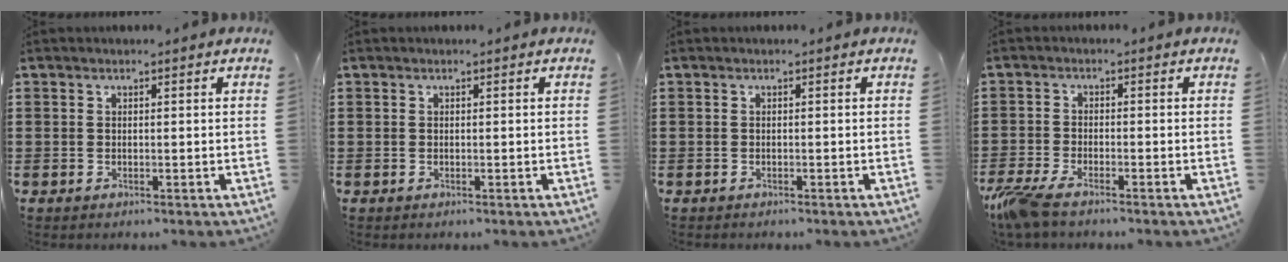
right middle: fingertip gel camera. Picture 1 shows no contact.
{"total": 0.0}
{"total": 0.0}
{"total": 4.6, "force": [-3.6, 0.7, 2.8], "torque": [-0.087, -0.020, -0.080]}